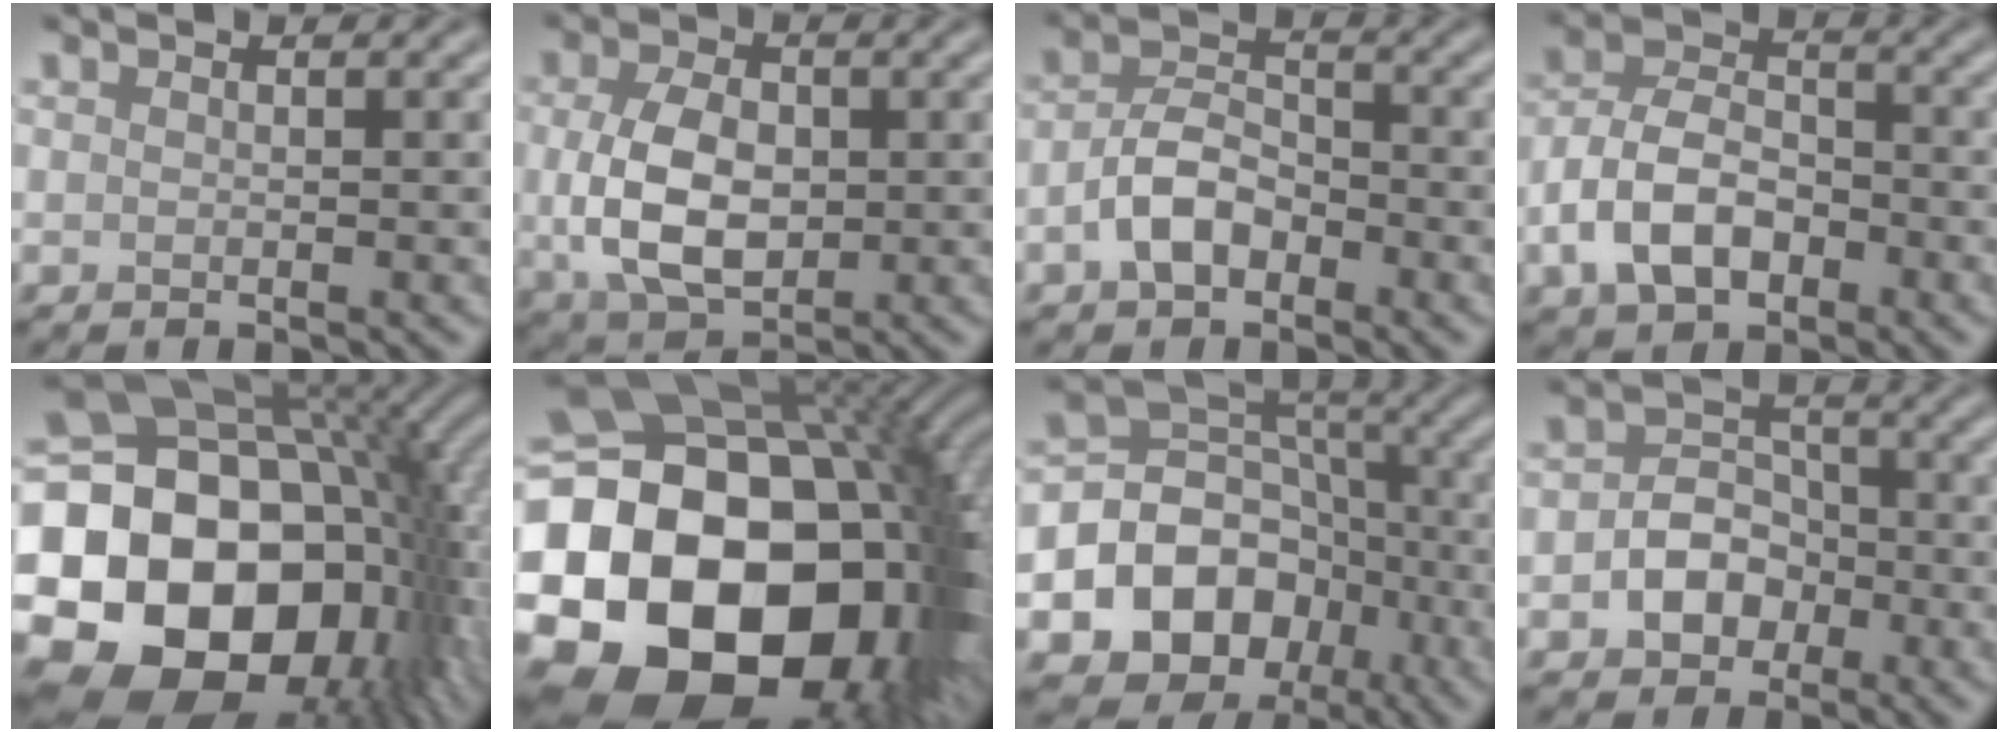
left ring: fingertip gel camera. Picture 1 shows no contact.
{"total": 6.7, "force": [-0.1, 4.4, 5.1], "torque": [-0.110, -0.003, -0.001]}
{"total": 4.0, "force": [-1.8, 2.5, 2.6], "torque": [-0.049, 0.009, -0.039]}
{"total": 6.2, "force": [-2.5, 4.0, 4.1], "torque": [-0.079, 0.004, -0.052]}
{"total": 21.9, "force": [-3.6, 16.1, 14.4], "torque": [-0.227, -0.023, -0.070]}
{"total": 26.3, "force": [-6.1, 20.8, 14.8], "torque": [-0.263, -0.037, -0.140]}
{"total": 12.3, "force": [-4.3, 10.4, 5.0], "torque": [-0.089, -0.009, -0.089]}
{"total": 4.1, "force": [-1.3, 3.2, 2.1], "torque": [-0.024, 0.004, -0.024]}